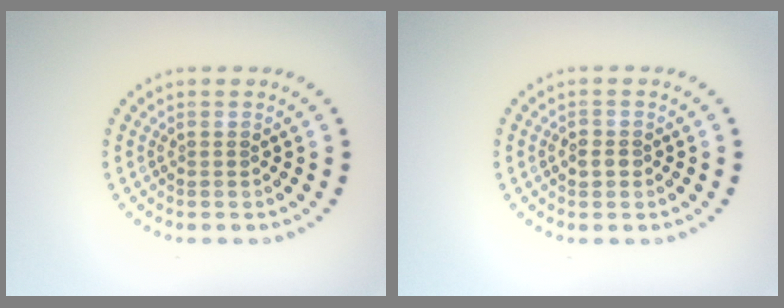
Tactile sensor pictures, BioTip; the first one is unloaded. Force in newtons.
{"total": 1.3, "press": 1.2, "slide": 0.3}